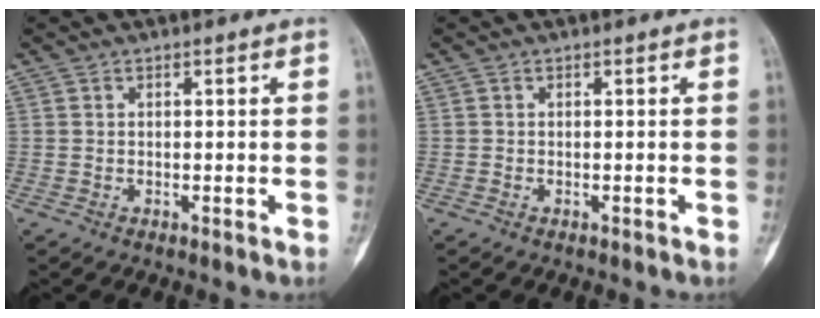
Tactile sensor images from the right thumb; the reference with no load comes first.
{"total": 0.0}